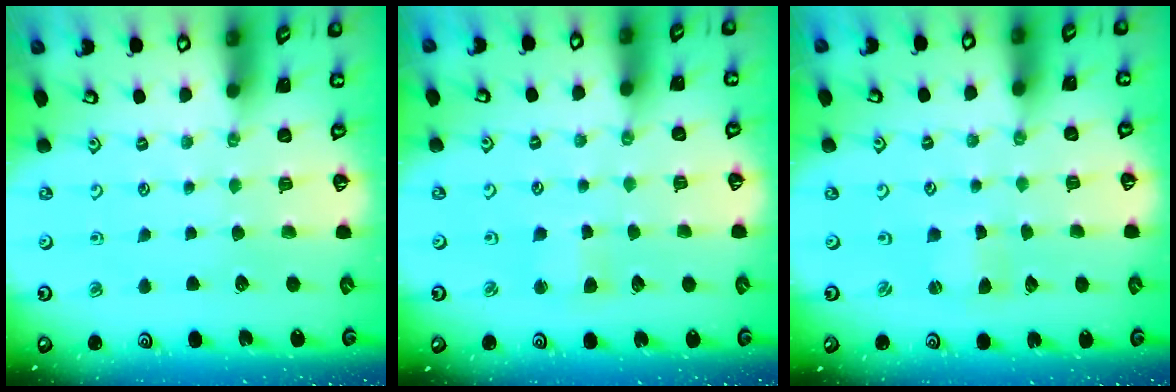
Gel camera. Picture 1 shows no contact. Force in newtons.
{"total": 2.8, "press": 2.8, "slide": 0.2}
{"total": 0.9, "press": 0.8, "slide": 0.1}